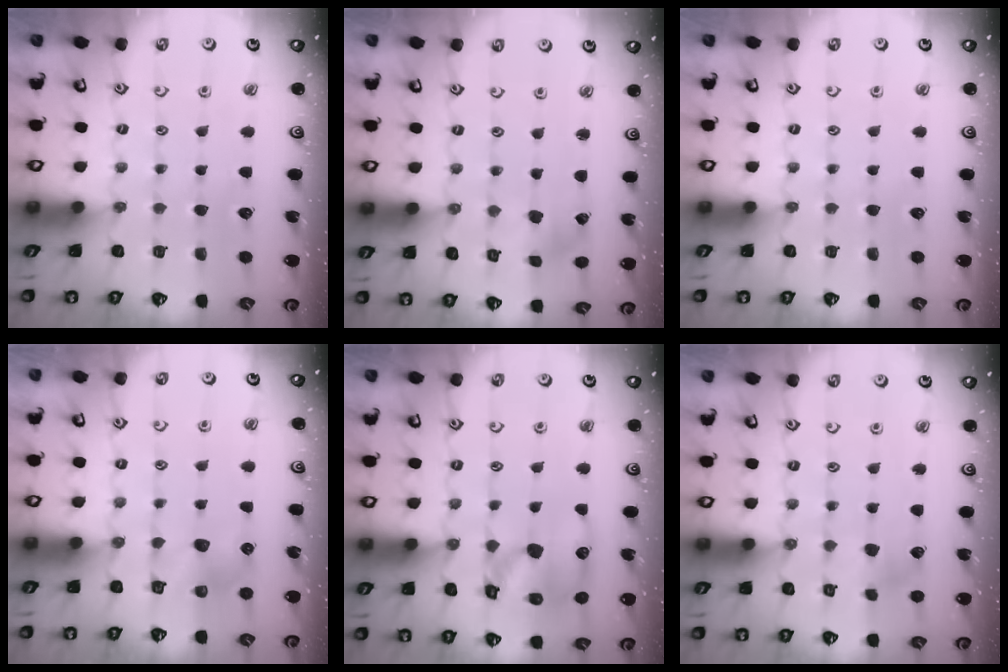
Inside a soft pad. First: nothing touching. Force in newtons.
{"total": 0.8, "press": 0.8, "slide": 0.2}
{"total": 0.0}
{"total": 6.8, "press": 6.8, "slide": 0.3}
{"total": 13.4, "press": 13.2, "slide": 2.0}
{"total": 3.6, "press": 3.6, "slide": 0.3}